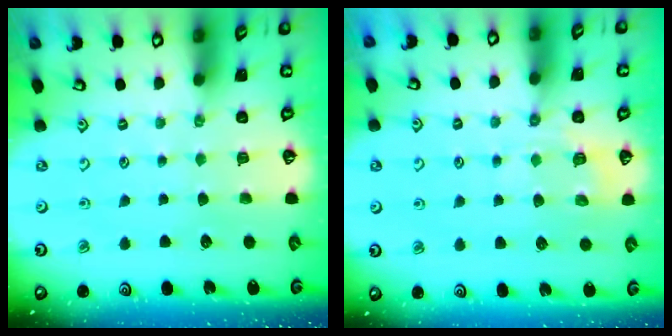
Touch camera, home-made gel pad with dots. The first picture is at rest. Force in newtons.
{"total": 7.7, "press": 7.6, "slide": 1.0}